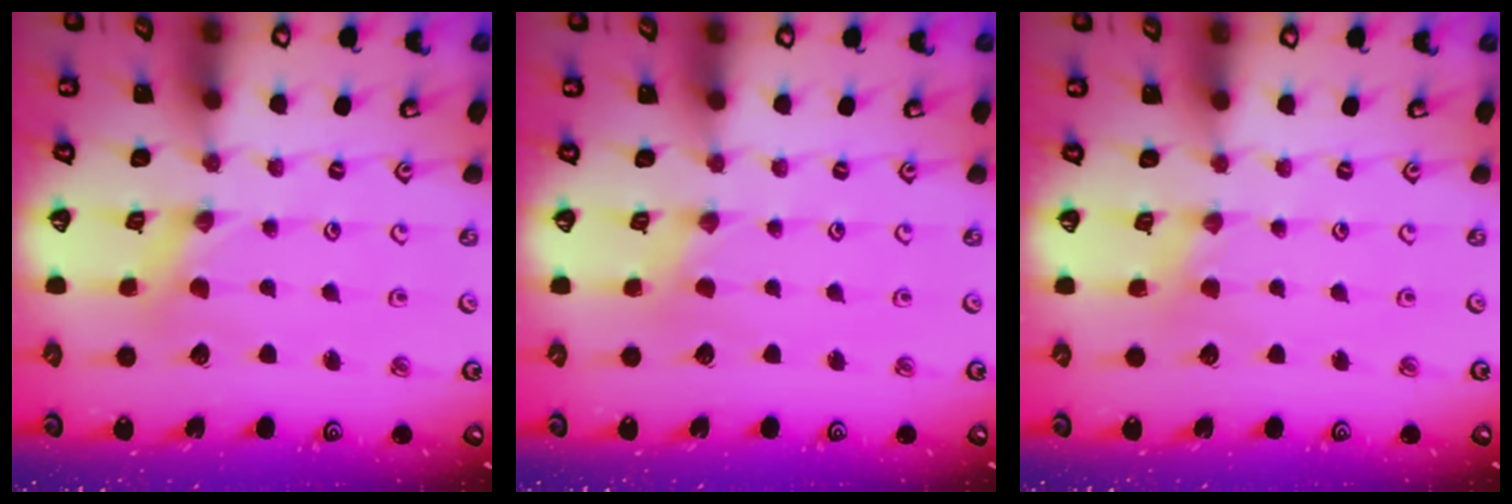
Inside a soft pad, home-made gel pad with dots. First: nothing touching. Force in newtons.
{"total": 0.0}
{"total": 1.8, "press": 1.8, "slide": 0.3}